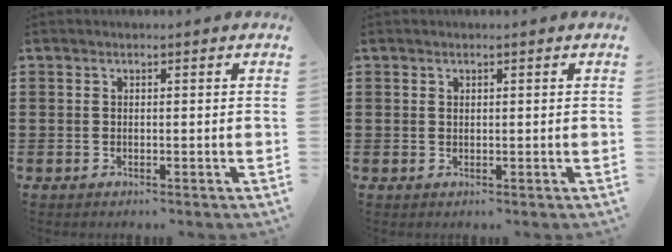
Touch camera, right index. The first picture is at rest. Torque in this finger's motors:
{"motor_torque": [-0.93, 1.22, -0.07, -0.01]}